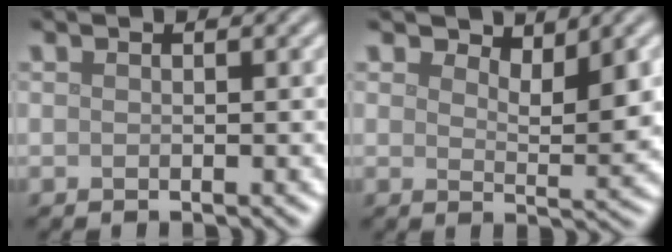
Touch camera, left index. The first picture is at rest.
{"total": 3.2, "force": [2.4, 1.0, 1.8], "torque": [-0.026, -0.005, 0.034]}